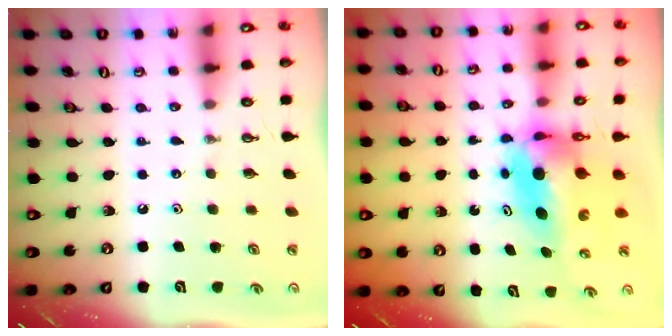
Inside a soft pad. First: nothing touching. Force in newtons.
{"total": 7.4, "press": 7.2, "slide": 1.6}